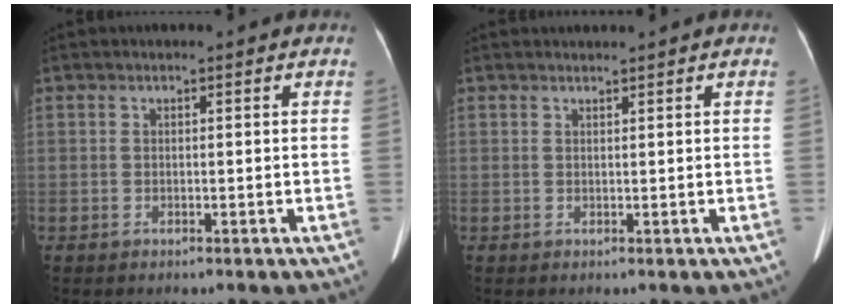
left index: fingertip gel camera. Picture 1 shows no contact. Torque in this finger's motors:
{"motor_torque": [-0.02, 0.08, -0.02, -0.02]}